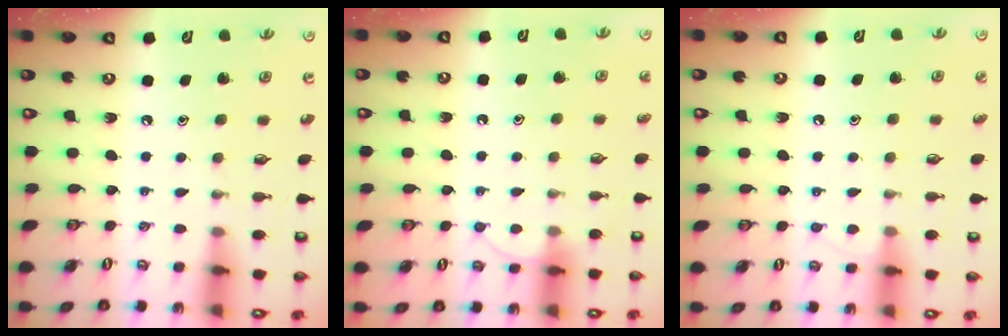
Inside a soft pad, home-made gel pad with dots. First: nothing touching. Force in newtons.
{"total": 5.6, "press": 5.6, "slide": 0.5}
{"total": 4.9, "press": 4.9, "slide": 0.7}